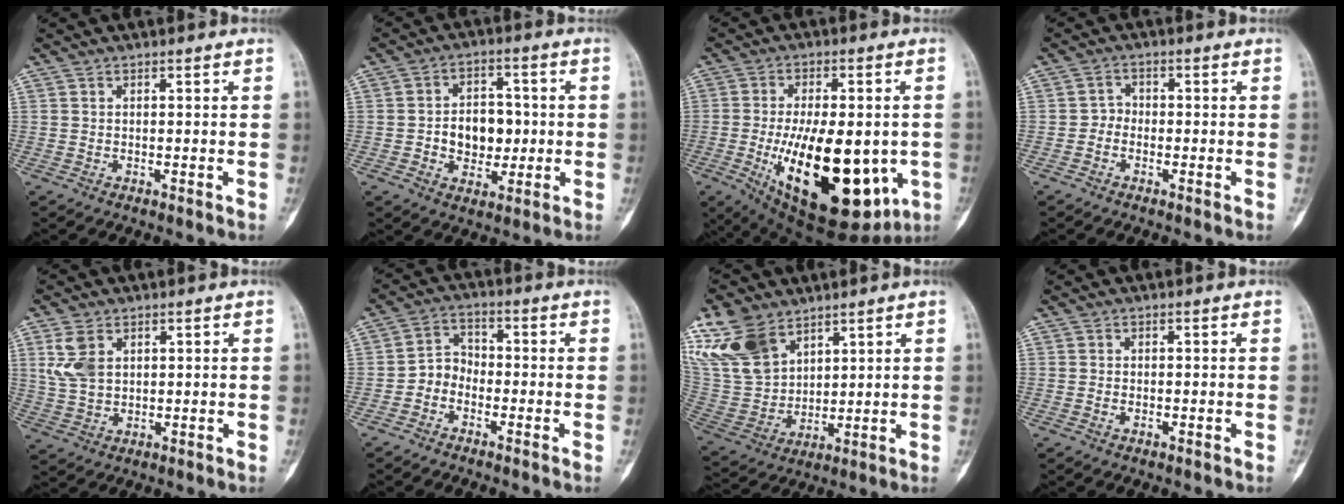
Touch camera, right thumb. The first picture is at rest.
{"total": 9.2, "force": [-0.7, 6.8, 6.2], "torque": [-0.056, 0.014, -0.008]}
{"total": 25.3, "force": [-5.6, 11.6, 21.8], "torque": [-0.315, -0.028, -0.057]}
{"total": 2.1, "force": [-0.9, 1.7, 0.9], "torque": [-0.001, 0.009, -0.027]}
{"total": 6.6, "force": [2.4, 4.3, 4.3], "torque": [-0.086, -0.004, 0.058]}
{"total": 4.8, "force": [-2.1, 3.9, 2.0], "torque": [-0.015, 0.026, -0.052]}
{"total": 15.7, "force": [9.8, 9.4, 7.9], "torque": [-0.151, -0.029, 0.212]}
{"total": 1.0, "force": [-0.2, 0.7, 0.7], "torque": [-0.009, 0.005, -0.004]}